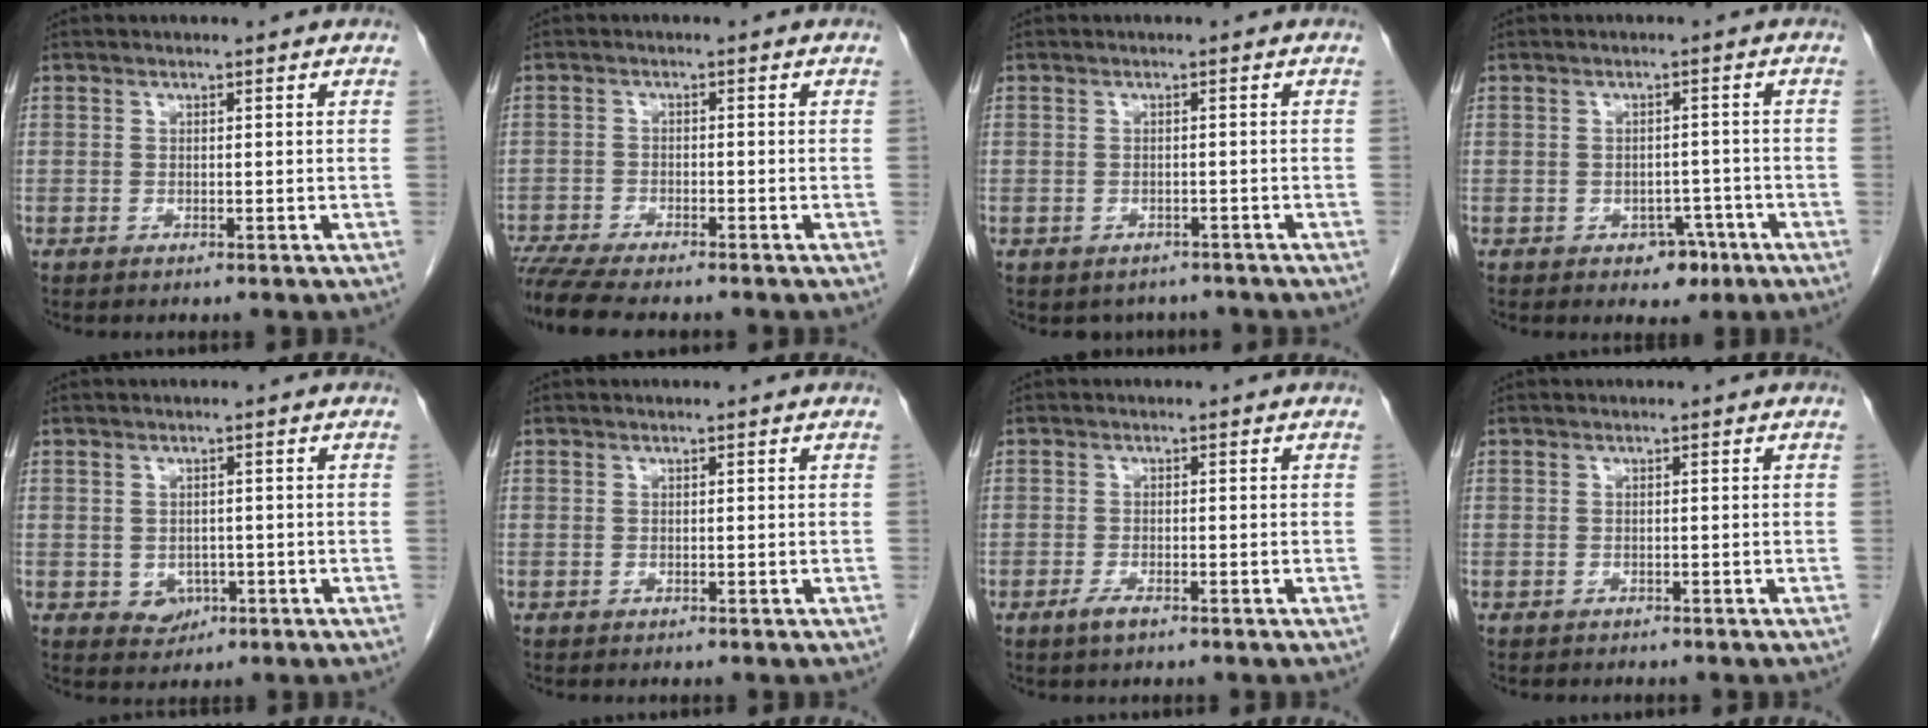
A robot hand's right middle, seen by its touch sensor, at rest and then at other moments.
{"total": 9.0, "force": [-7.9, 1.1, 4.2], "torque": [-0.068, -0.014, -0.127]}
{"total": 3.6, "force": [-2.9, 2.0, 0.2], "torque": [-0.001, 0.008, -0.037]}
{"total": 3.7, "force": [-2.1, 2.5, 1.8], "torque": [-0.014, 0.006, -0.021]}
{"total": 2.6, "force": [-0.9, 2.2, 1.2], "torque": [-0.013, 0.004, -0.003]}
{"total": 0.0}
{"total": 1.9, "force": [-1.2, 0.5, 1.3], "torque": [-0.031, -0.002, -0.023]}
{"total": 1.1, "force": [-1.0, 0.5, 0.3], "torque": [-0.015, -0.001, -0.012]}